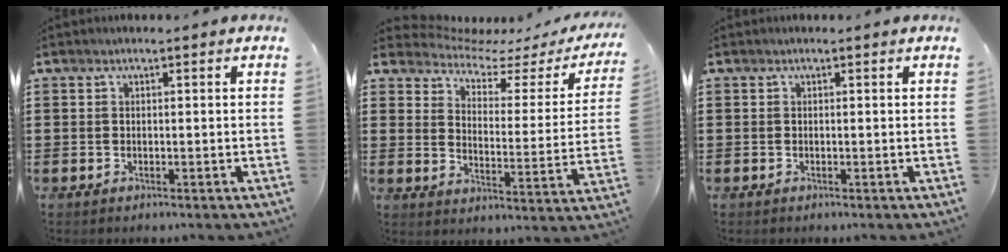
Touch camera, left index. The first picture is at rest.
{"total": 5.0, "force": [4.4, 1.8, 1.5], "torque": [-0.052, -0.031, 0.071]}
{"total": 0.0}